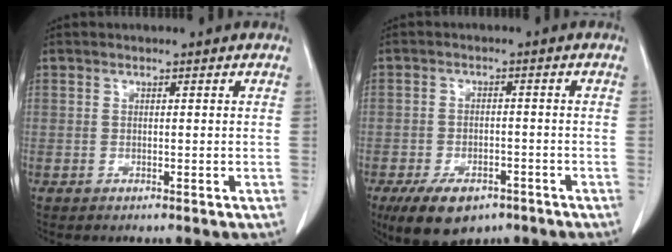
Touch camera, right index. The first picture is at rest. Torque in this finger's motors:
{"motor_torque": [-0.05, -0.02, 0.06, -0.01]}